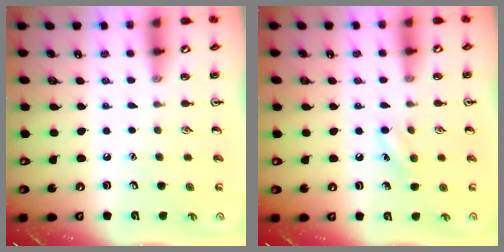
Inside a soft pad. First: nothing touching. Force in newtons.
{"total": 7.0, "press": 6.7, "slide": 2.1}